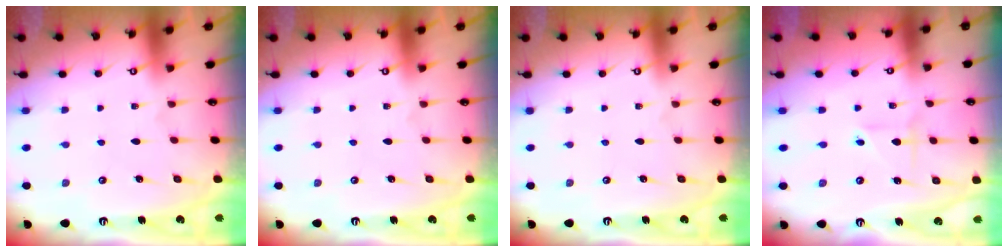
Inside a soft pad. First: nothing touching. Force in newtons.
{"total": 0.0}
{"total": 0.0}
{"total": 2.2, "press": 2.1, "slide": 0.6}